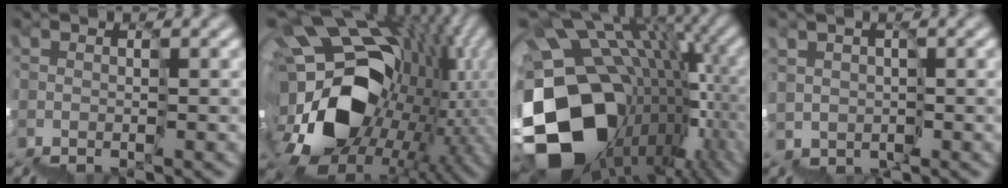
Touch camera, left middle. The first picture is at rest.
{"total": 15.8, "force": [1.3, 11.3, 11.0], "torque": [-0.193, 0.011, 0.039]}
{"total": 17.0, "force": [-1.7, 12.1, 11.7], "torque": [-0.208, -0.016, 0.008]}
{"total": 2.3, "force": [0.3, 2.3, 0.0], "torque": [0.014, 0.012, 0.006]}